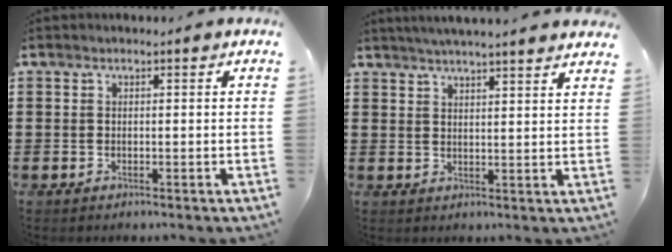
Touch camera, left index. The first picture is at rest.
{"total": 3.4, "force": [3.3, -0.7, 0.8], "torque": [-0.026, -0.011, 0.057]}